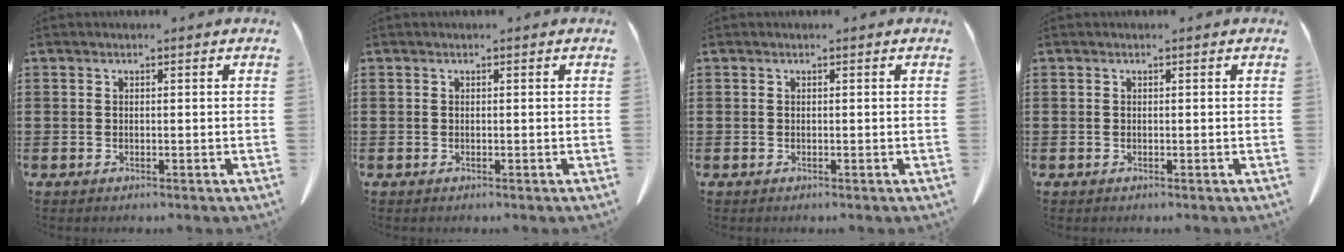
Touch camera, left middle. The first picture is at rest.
{"total": 0.0}
{"total": 0.0}
{"total": 0.0}